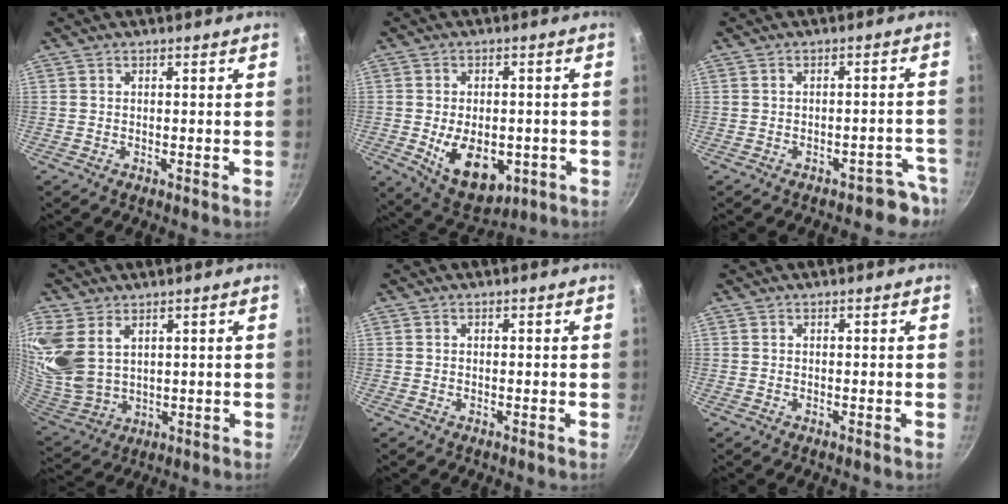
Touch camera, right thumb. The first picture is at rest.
{"total": 12.7, "force": [-3.0, 8.0, 9.3], "torque": [-0.112, -0.007, -0.024]}
{"total": 4.5, "force": [-3.7, 2.5, 1.0], "torque": [0.033, 0.052, -0.033]}
{"total": 15.7, "force": [6.4, 10.6, 9.7], "torque": [-0.219, -0.017, 0.145]}
{"total": 0.0}
{"total": 0.0}